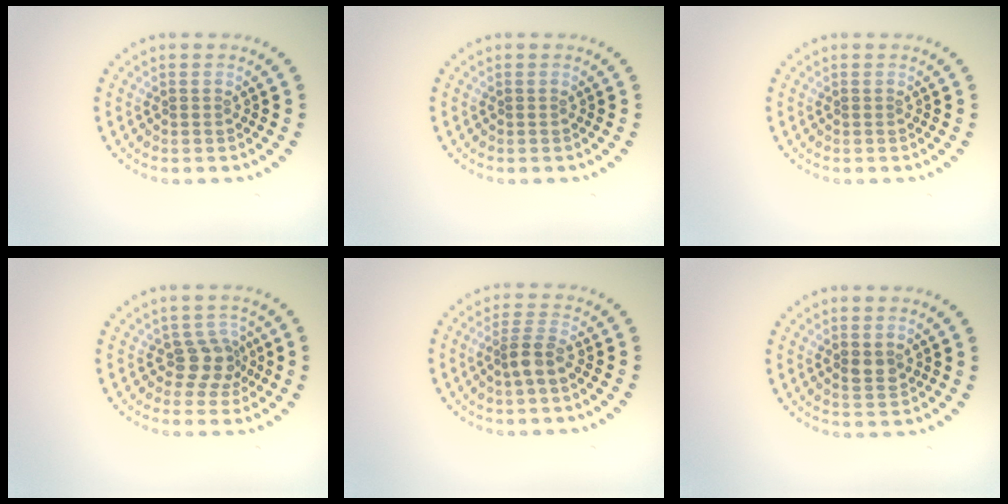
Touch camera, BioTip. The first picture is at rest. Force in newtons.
{"total": 0.0}
{"total": 0.0}
{"total": 2.6, "press": 1.9, "slide": 1.7}
{"total": 2.4, "press": 1.9, "slide": 1.5}
{"total": 1.5, "press": 1.4, "slide": 0.4}